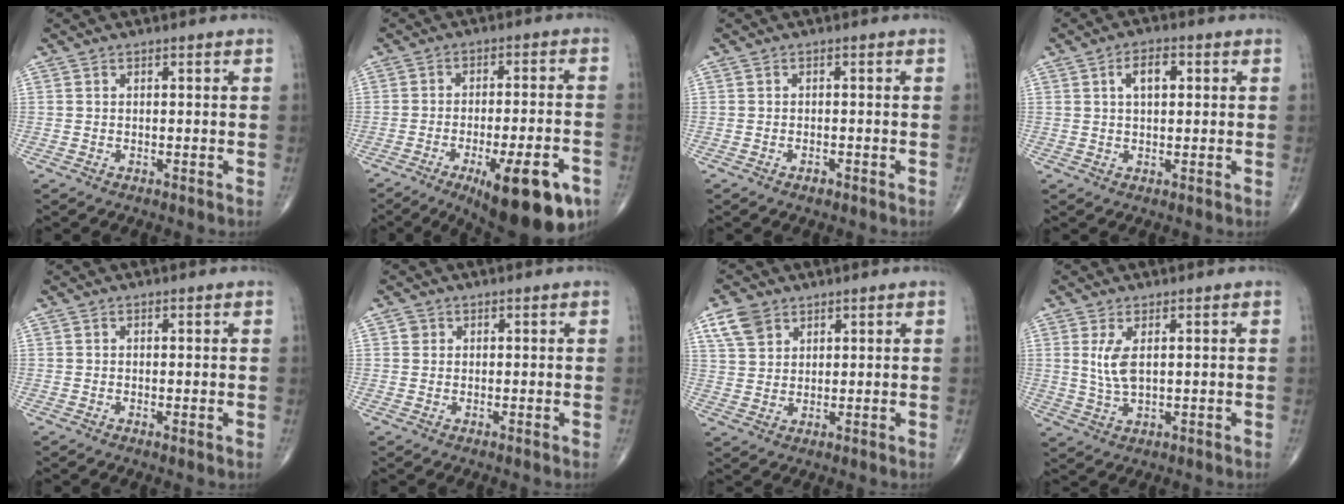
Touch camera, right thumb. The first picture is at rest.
{"total": 18.2, "force": [-9.4, 5.6, 14.6], "torque": [-0.155, 0.035, -0.125]}
{"total": 1.2, "force": [-0.8, 0.6, 0.7], "torque": [-0.012, 0.002, -0.012]}
{"total": 4.8, "force": [1.4, 2.5, 3.9], "torque": [-0.063, 0.004, 0.021]}
{"total": 0.8, "force": [-0.1, 0.2, 0.8], "torque": [-0.015, -0.004, -0.003]}
{"total": 1.1, "force": [0.3, 1.0, 0.2], "torque": [0.006, 0.001, 0.002]}
{"total": 5.9, "force": [3.4, 4.0, 2.6], "torque": [-0.038, -0.009, 0.070]}
{"total": 4.9, "force": [1.2, 2.0, 4.3], "torque": [-0.093, -0.010, 0.031]}